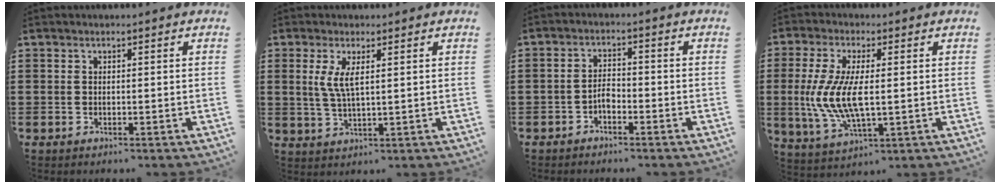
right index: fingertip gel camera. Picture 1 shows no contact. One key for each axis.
{"total": 4.3, "fx": 1.3, "fy": 1.1, "fz": 3.9, "tx": -0.089, "ty": -0.001, "tz": 0.018}
{"total": 2.4, "fx": -1.5, "fy": 1.1, "fz": 1.5, "tx": -0.032, "ty": 0.005, "tz": -0.031}
{"total": 9.1, "fx": -0.2, "fy": 3.4, "fz": 8.4, "tx": -0.201, "ty": -0.014, "tz": -0.012}